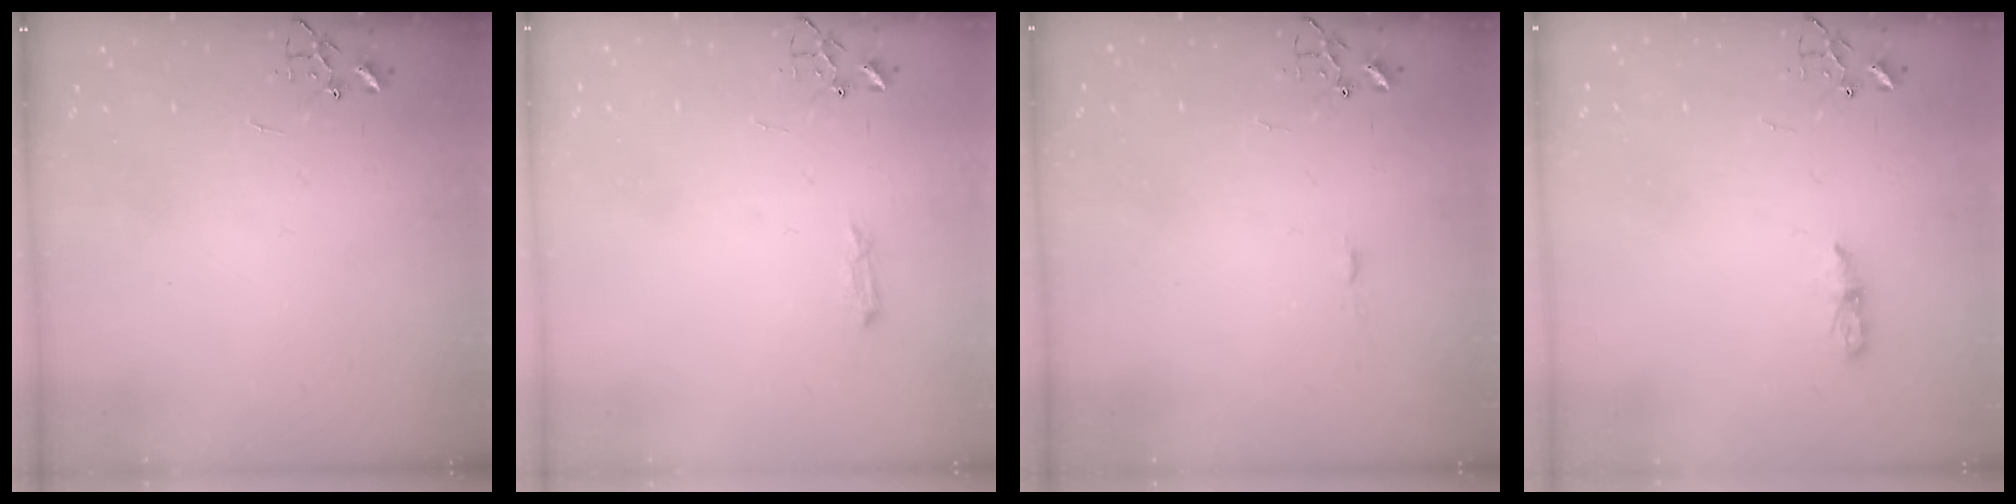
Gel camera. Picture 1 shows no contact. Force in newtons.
{"total": 4.0, "press": 4.0, "slide": 0.6}
{"total": 3.3, "press": 3.3, "slide": 0.4}
{"total": 5.0, "press": 4.9, "slide": 0.5}